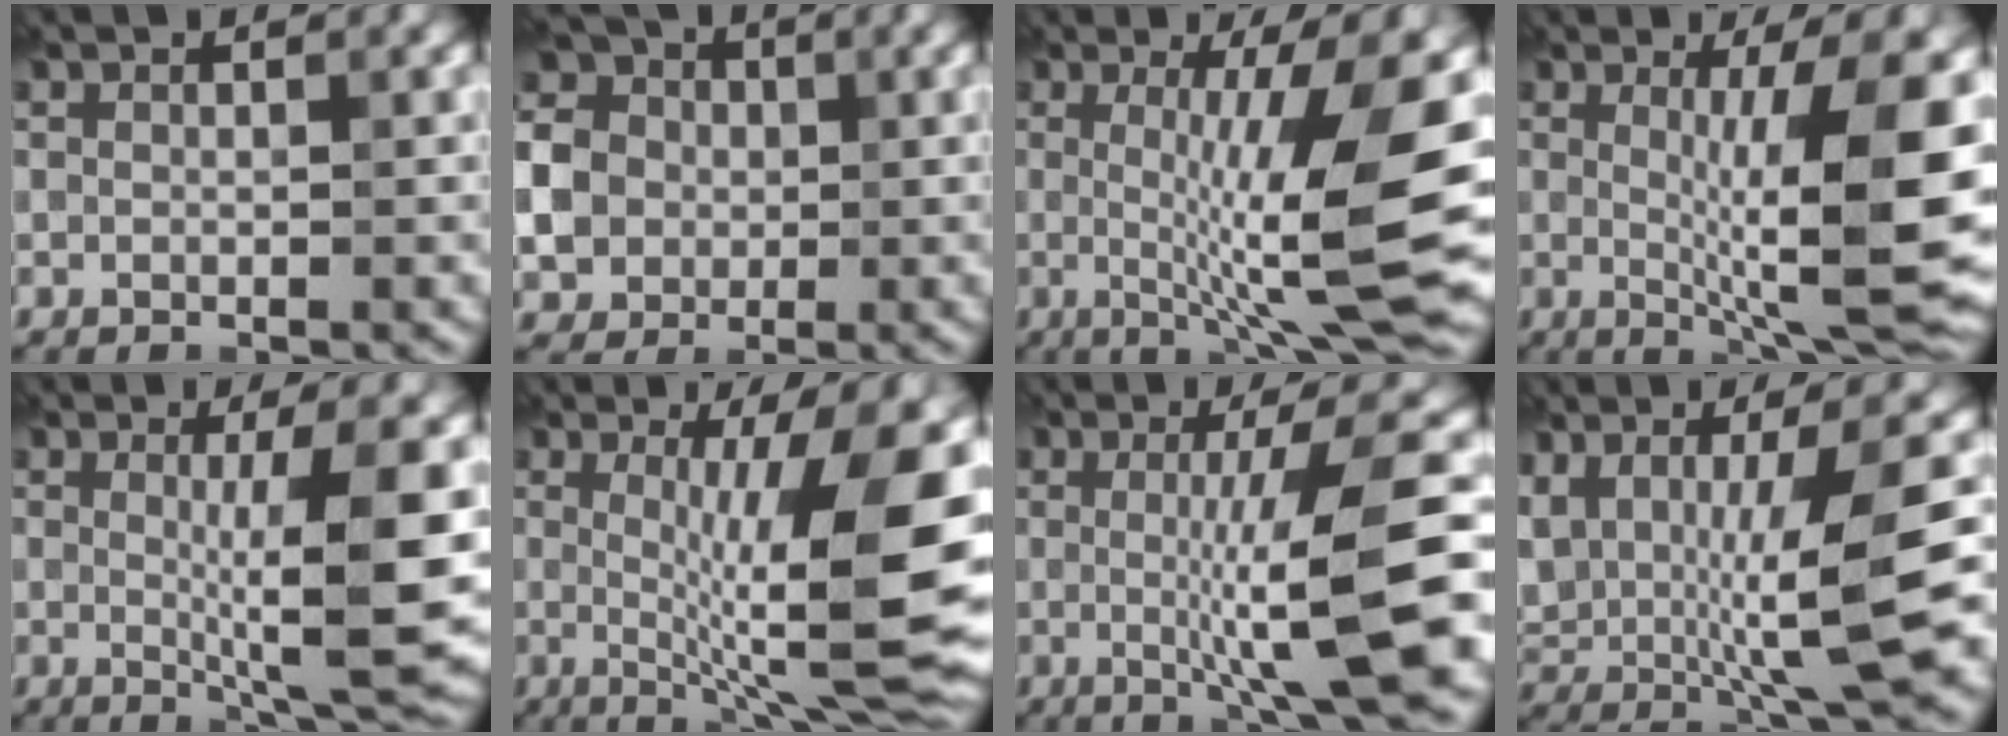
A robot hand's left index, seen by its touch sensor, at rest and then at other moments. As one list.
[{"total": 8.8, "force": [-0.6, 7.7, 4.2], "torque": [-0.111, 0.005, -0.034]}, {"total": 10.9, "force": [-0.3, 1.7, 10.8], "torque": [-0.149, -0.010, -0.003]}, {"total": 11.6, "force": [0.3, 2.4, 11.4], "torque": [-0.155, -0.011, 0.011]}, {"total": 8.8, "force": [0.2, 1.6, 8.6], "torque": [-0.121, -0.016, 0.009]}, {"total": 12.8, "force": [0.1, 2.7, 12.5], "torque": [-0.173, -0.007, 0.003]}, {"total": 9.1, "force": [-0.5, 1.6, 9.0], "torque": [-0.124, -0.013, -0.003]}, {"total": 9.7, "force": [0.2, 2.7, 9.3], "torque": [-0.169, -0.010, 0.012]}]